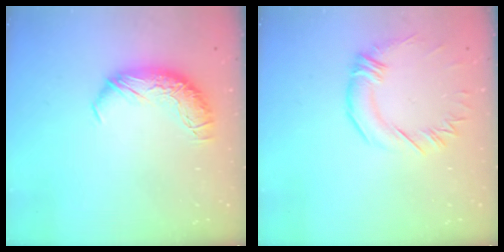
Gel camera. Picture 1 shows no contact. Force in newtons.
{"total": 0.9, "press": 0.1, "slide": 0.9}